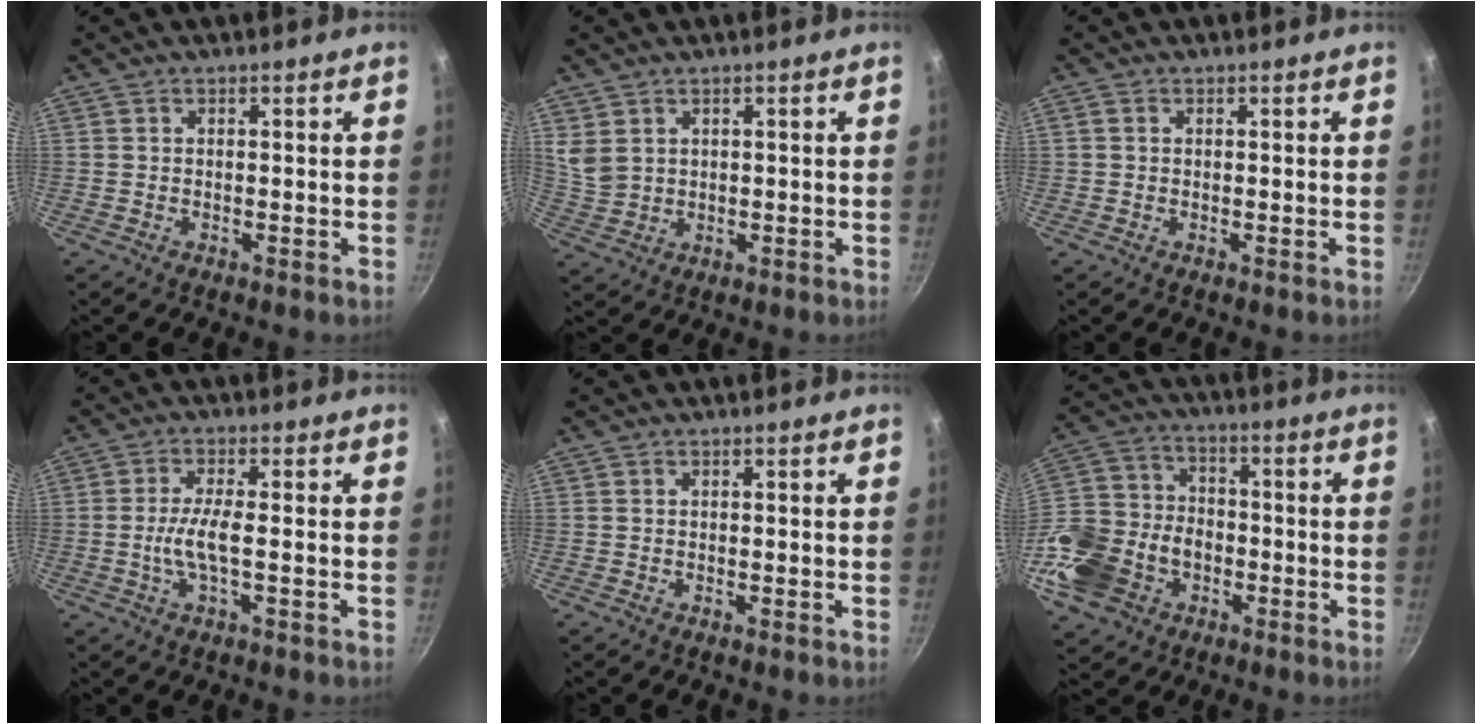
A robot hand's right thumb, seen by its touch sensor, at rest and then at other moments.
{"total": 4.3, "force": [2.0, 3.1, 2.2], "torque": [-0.032, -0.012, 0.051]}
{"total": 0.8, "force": [0.2, 0.6, 0.4], "torque": [-0.008, 0.003, 0.004]}
{"total": 5.0, "force": [-1.0, 0.8, 4.8], "torque": [-0.106, 0.008, -0.022]}
{"total": 0.0}
{"total": 17.8, "force": [-6.4, 13.5, 9.5], "torque": [-0.193, 0.042, -0.121]}